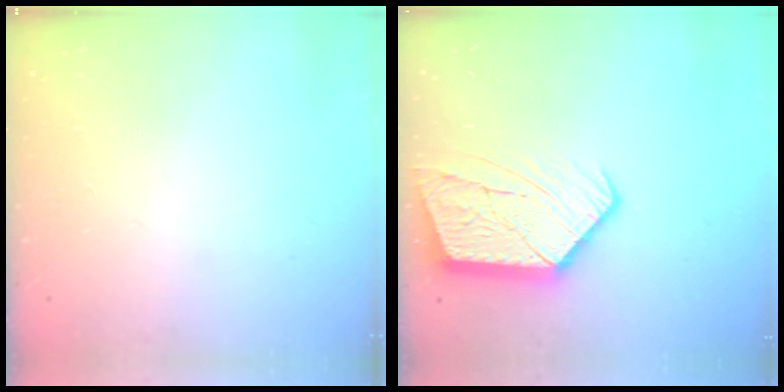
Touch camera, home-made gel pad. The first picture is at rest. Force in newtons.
{"total": 17.9, "press": 17.8, "slide": 1.6}